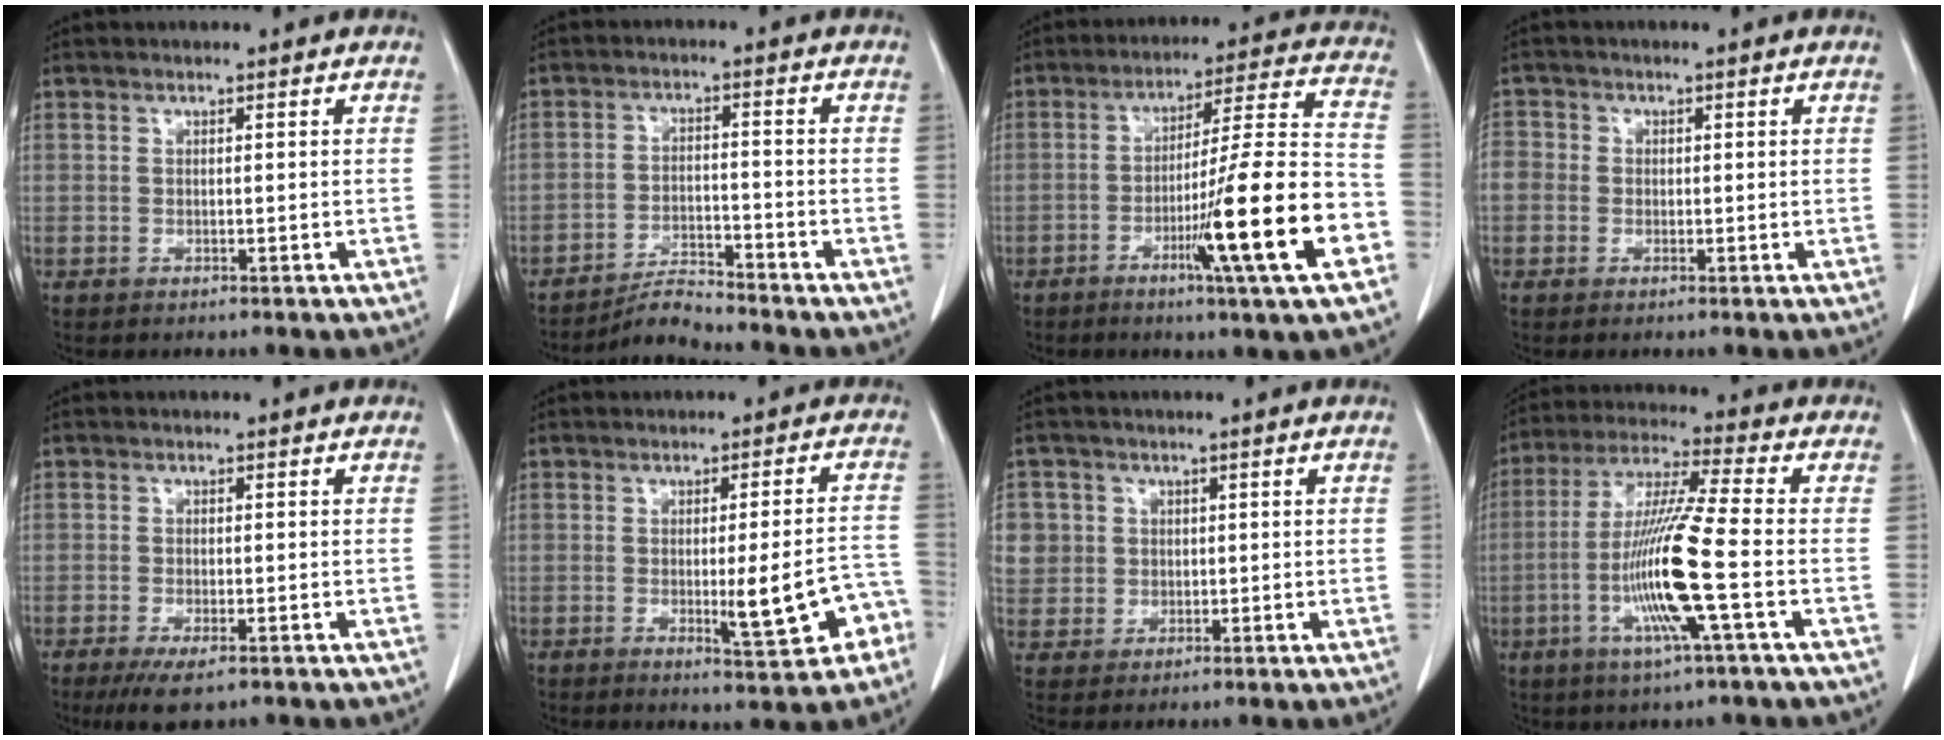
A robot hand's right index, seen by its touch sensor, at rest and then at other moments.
{"total": 4.3, "force": [-4.2, -0.8, 0.0], "torque": [-0.004, -0.012, -0.073]}
{"total": 17.3, "force": [-6.7, -0.8, 16.0], "torque": [-0.245, -0.008, -0.106]}
{"total": 4.8, "force": [-0.2, 4.6, 1.5], "torque": [-0.041, 0.021, -0.007]}
{"total": 4.4, "force": [-2.6, 1.1, 3.3], "torque": [-0.059, -0.011, -0.038]}
{"total": 8.9, "force": [-3.3, 1.3, 8.1], "torque": [-0.100, 0.006, -0.035]}
{"total": 8.1, "force": [1.5, 7.8, 1.4], "torque": [-0.052, 0.026, 0.043]}
{"total": 13.7, "force": [-3.5, -0.7, 13.2], "torque": [-0.268, -0.011, -0.075]}